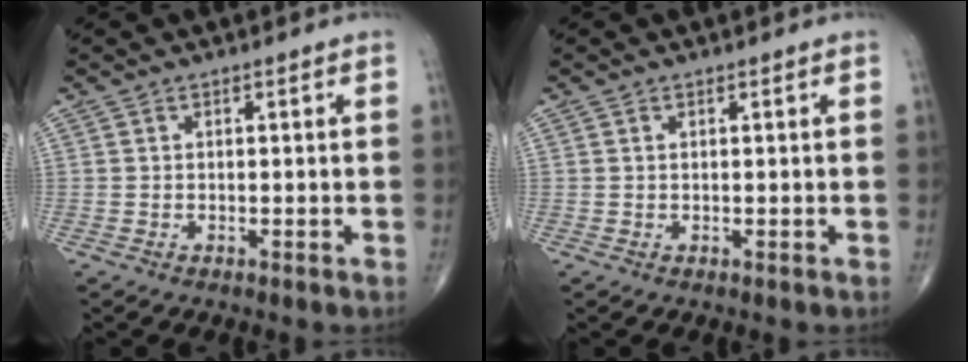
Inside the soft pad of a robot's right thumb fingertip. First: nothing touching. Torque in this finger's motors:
{"motor_torque": [-0.20, 0.01, 0.06, 0.15, 0.02]}